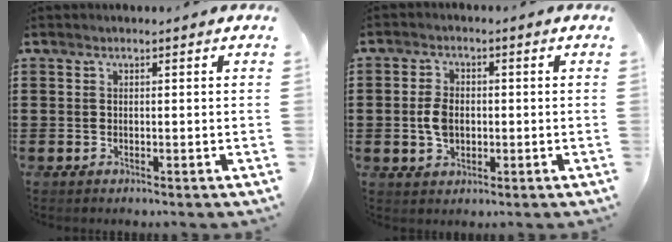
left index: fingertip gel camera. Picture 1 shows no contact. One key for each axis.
{"total": 4.2, "fx": -0.3, "fy": 2.8, "fz": 3.0, "tx": -0.076, "ty": 0.003, "tz": -0.010}